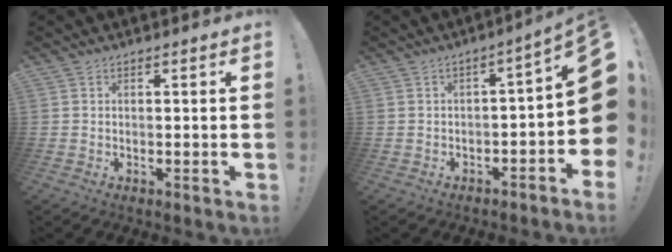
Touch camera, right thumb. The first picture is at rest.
{"total": 7.8, "force": [-0.4, 1.6, 7.6], "torque": [-0.084, -0.012, -0.007]}